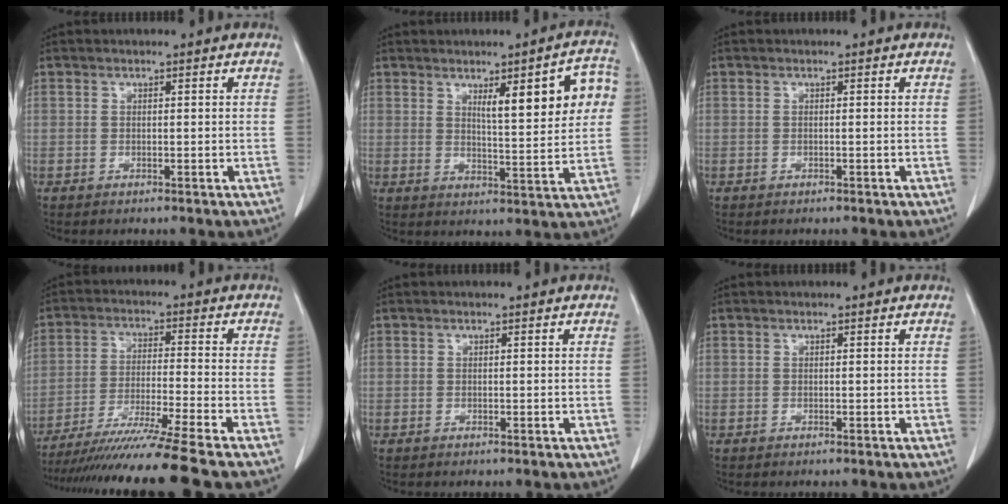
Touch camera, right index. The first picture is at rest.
{"total": 10.4, "force": [3.4, 1.8, 9.7], "torque": [-0.128, 0.010, 0.047]}
{"total": 0.0}
{"total": 15.8, "force": [-13.4, -2.9, 7.8], "torque": [-0.121, -0.044, -0.218]}
{"total": 0.0}
{"total": 0.0}